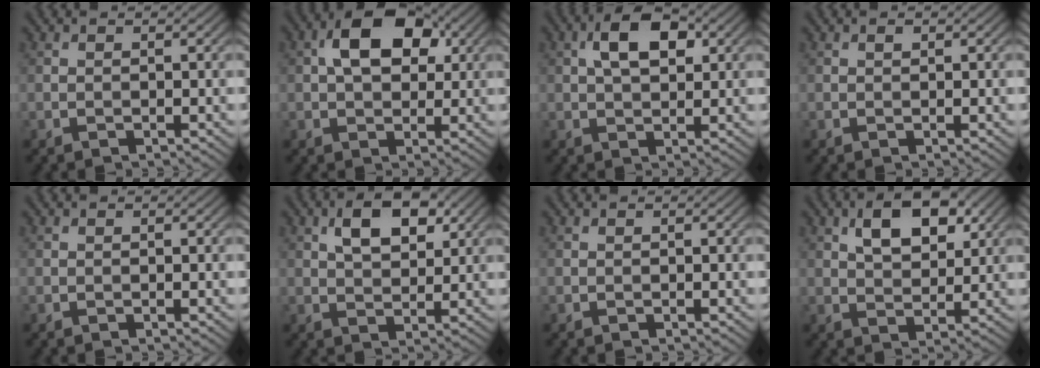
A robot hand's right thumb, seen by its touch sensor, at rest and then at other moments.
{"total": 8.8, "force": [2.3, 5.4, 6.5], "torque": [-0.114, 0.014, 0.032]}
{"total": 6.4, "force": [1.9, 3.4, 5.1], "torque": [-0.092, 0.008, 0.027]}
{"total": 0.6, "force": [0.3, 0.2, 0.5], "torque": [-0.006, -0.001, 0.004]}
{"total": 0.0}
{"total": 6.6, "force": [2.7, 3.5, 4.9], "torque": [-0.084, 0.001, 0.043]}
{"total": 0.0}
{"total": 7.3, "force": [3.1, 3.9, 5.3], "torque": [-0.090, 0.001, 0.051]}